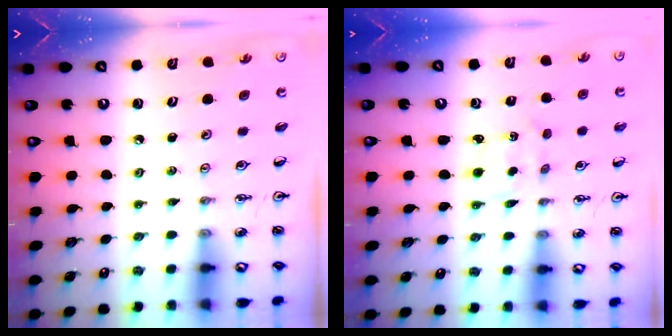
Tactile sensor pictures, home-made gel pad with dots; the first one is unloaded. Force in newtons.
{"total": 1.7, "press": 1.5, "slide": 0.8}